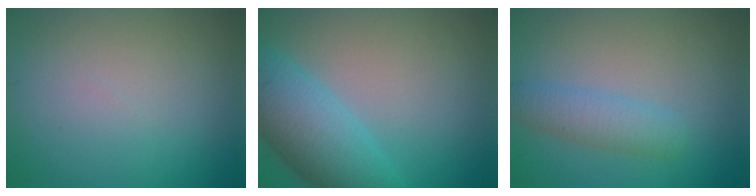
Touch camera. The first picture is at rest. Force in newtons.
{"total": 7.3, "press": 7.3, "slide": 0.2}
{"total": 2.8, "press": 2.8, "slide": 0.1}